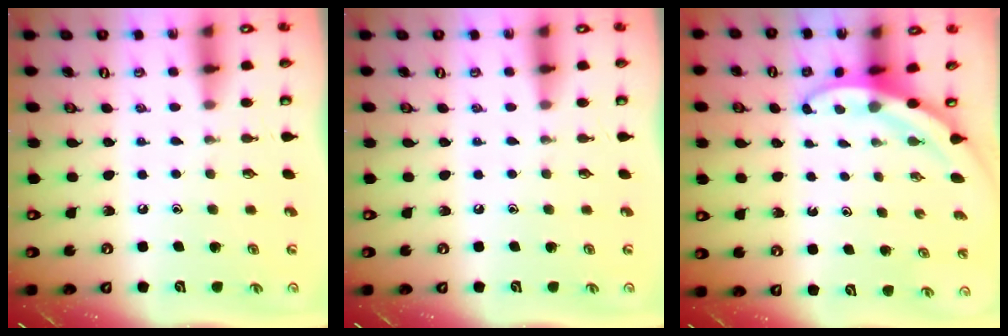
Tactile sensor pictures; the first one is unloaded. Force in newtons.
{"total": 0.0}
{"total": 3.3, "press": 3.3, "slide": 0.1}